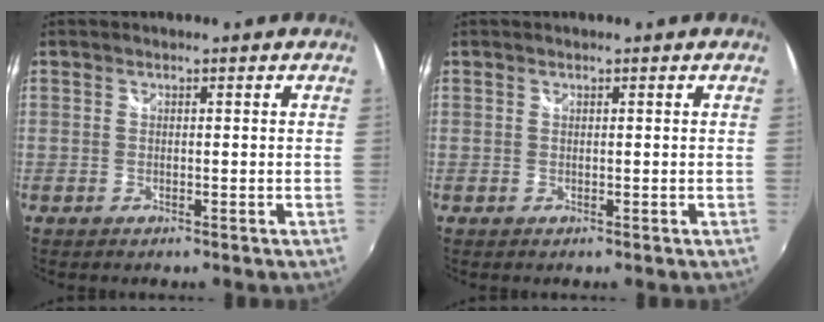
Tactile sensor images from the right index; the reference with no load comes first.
{"total": 0.0}